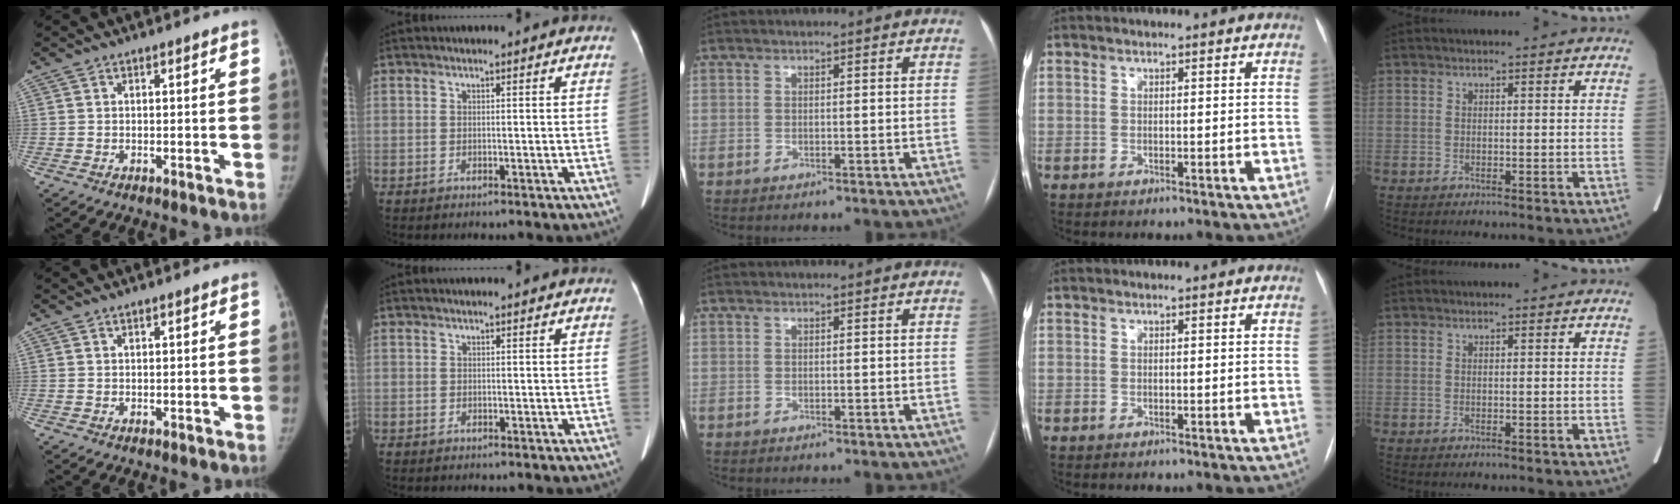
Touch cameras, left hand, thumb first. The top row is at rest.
{"thumb": {"total": 0.5, "force": [0.4, 0.2, 0.2], "torque": [0.001, -0.003, 0.007]}, "index": {"total": 0.6, "force": [-0.4, 0.4, -0.1], "torque": [0.003, 0.004, -0.007]}}